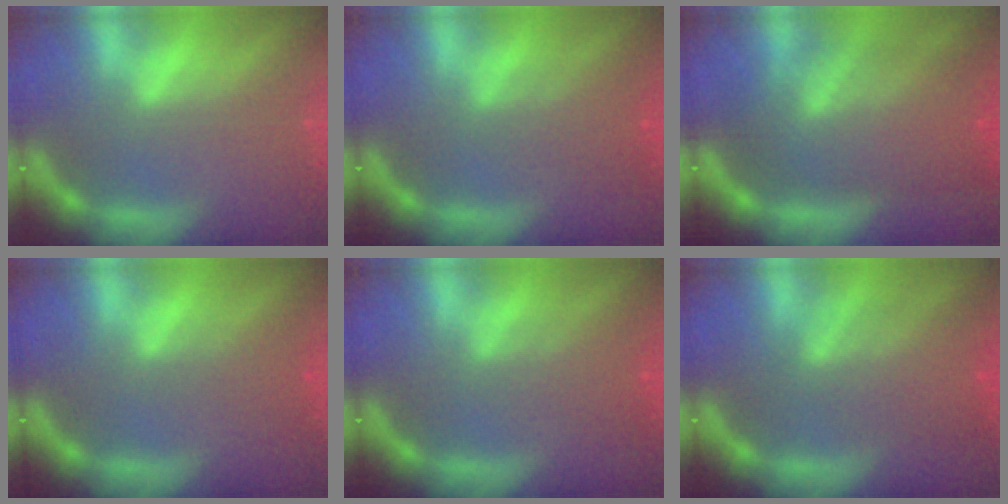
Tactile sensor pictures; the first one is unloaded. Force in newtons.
{"total": 2.9}
{"total": 9.5}
{"total": 2.0}
{"total": 2.9}
{"total": 5.5}